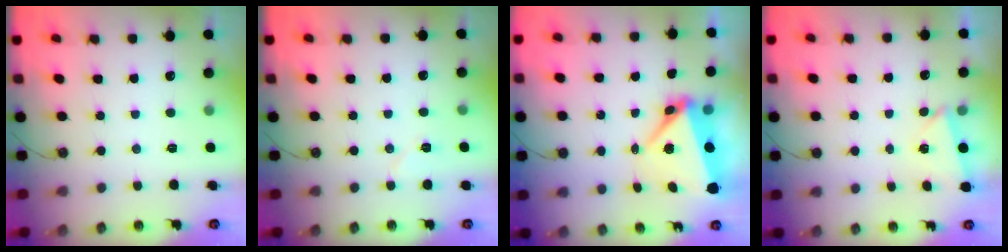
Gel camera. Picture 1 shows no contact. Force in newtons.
{"total": 4.9, "press": 4.6, "slide": 1.8}
{"total": 6.8, "press": 6.6, "slide": 1.7}
{"total": 2.5, "press": 2.4, "slide": 0.9}